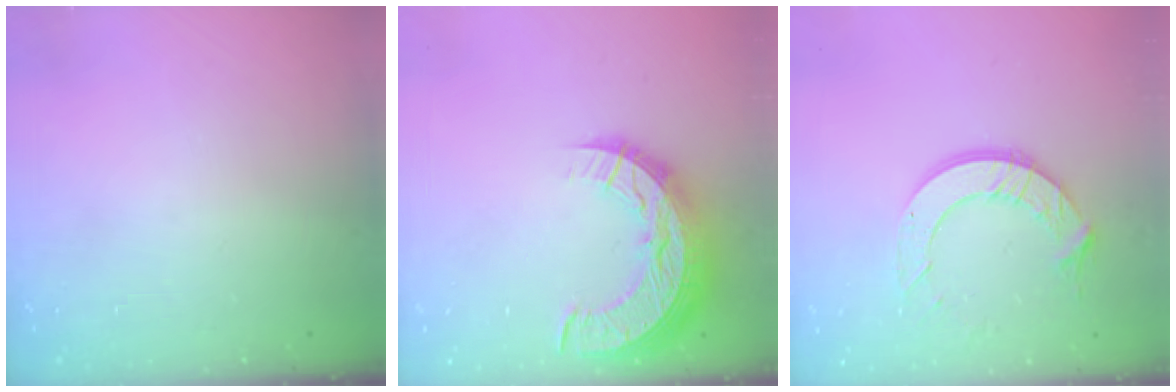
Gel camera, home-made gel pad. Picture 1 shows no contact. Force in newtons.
{"total": 15.0, "press": 15.0, "slide": 1.0}
{"total": 11.2, "press": 11.1, "slide": 1.3}